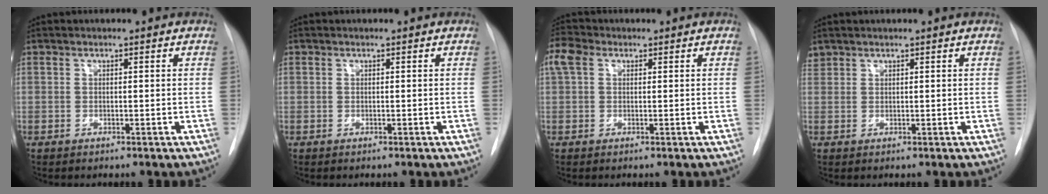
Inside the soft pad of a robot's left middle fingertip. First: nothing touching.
{"total": 0.0}
{"total": 3.5, "force": [1.4, 2.5, 2.0], "torque": [-0.058, 0.024, 0.028]}
{"total": 1.4, "force": [1.1, 0.8, -0.1], "torque": [0.003, 0.011, 0.021]}